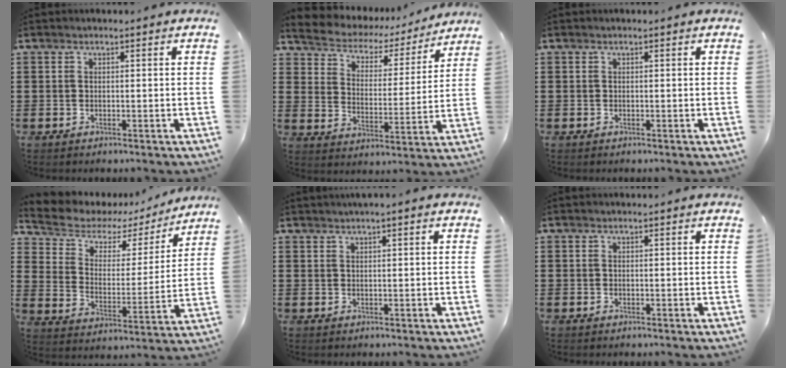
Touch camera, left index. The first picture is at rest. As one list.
[{"total": 3.5, "force": [3.2, 1.3, 0.4], "torque": [-0.032, -0.022, 0.046]}, {"total": 0.0}, {"total": 4.9, "force": [3.9, 2.8, 1.0], "torque": [-0.053, -0.025, 0.060]}, {"total": 1.3, "force": [1.1, -0.2, 0.7], "torque": [-0.012, 0.000, 0.020]}, {"total": 0.0}]